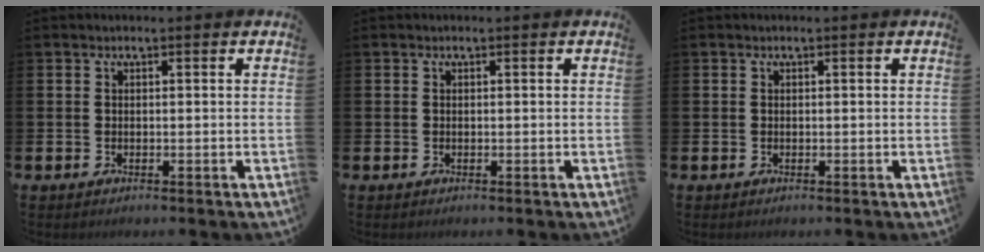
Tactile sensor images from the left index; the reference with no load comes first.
{"total": 0.0}
{"total": 0.0}